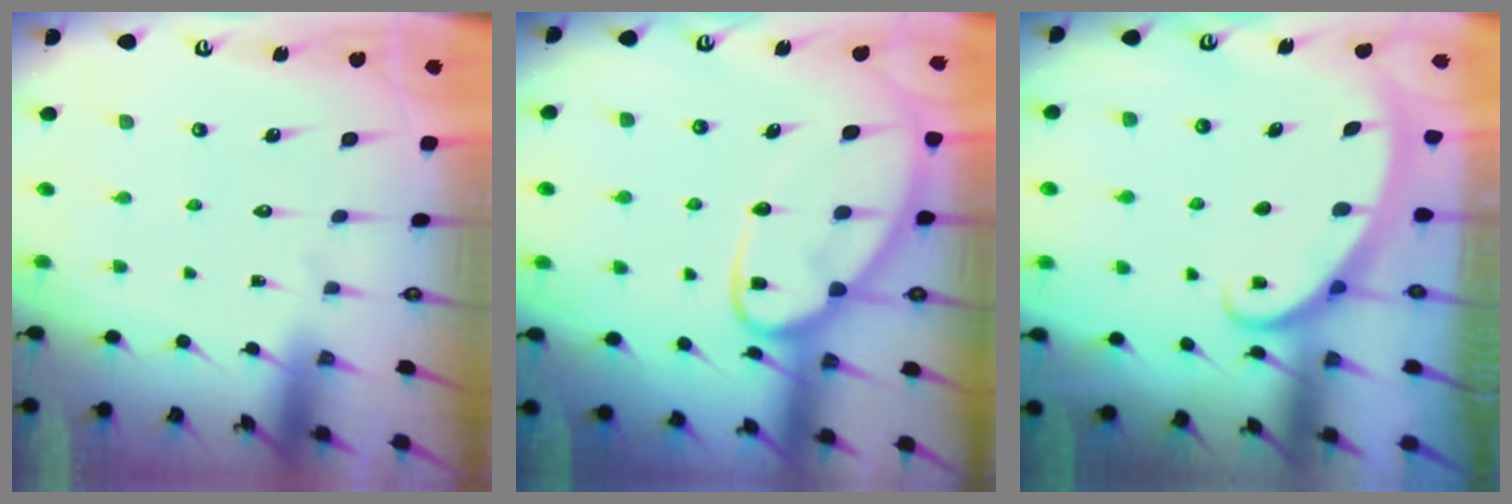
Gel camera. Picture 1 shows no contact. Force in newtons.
{"total": 12.1, "press": 12.1, "slide": 1.0}
{"total": 2.6, "press": 2.6, "slide": 0.4}